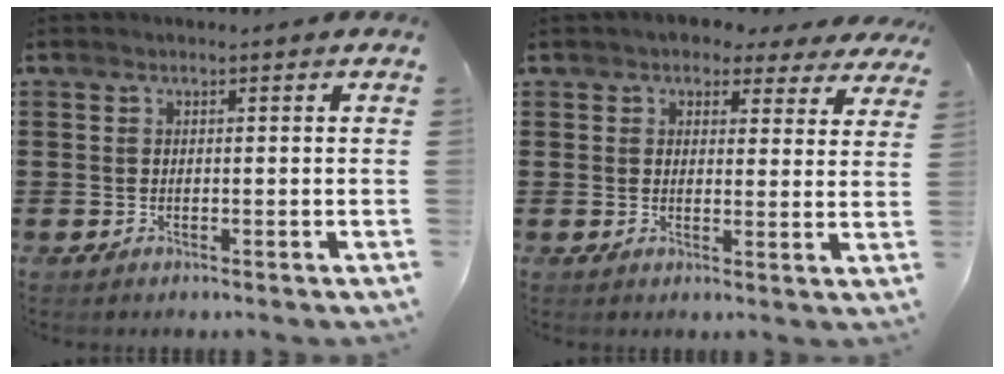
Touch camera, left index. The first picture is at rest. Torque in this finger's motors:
{"motor_torque": [1.03, -1.10, 0.02, 0.03]}